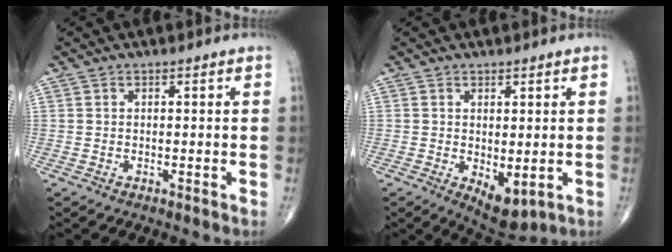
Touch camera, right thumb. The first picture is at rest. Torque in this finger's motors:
{"motor_torque": [-0.28, 0.37, 0.02, -0.04, 0.03]}